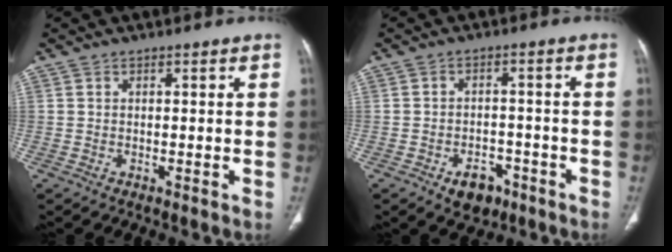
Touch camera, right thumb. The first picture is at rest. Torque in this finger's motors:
{"motor_torque": [2.12, 0.33, 0.45, -0.33, 0.00]}